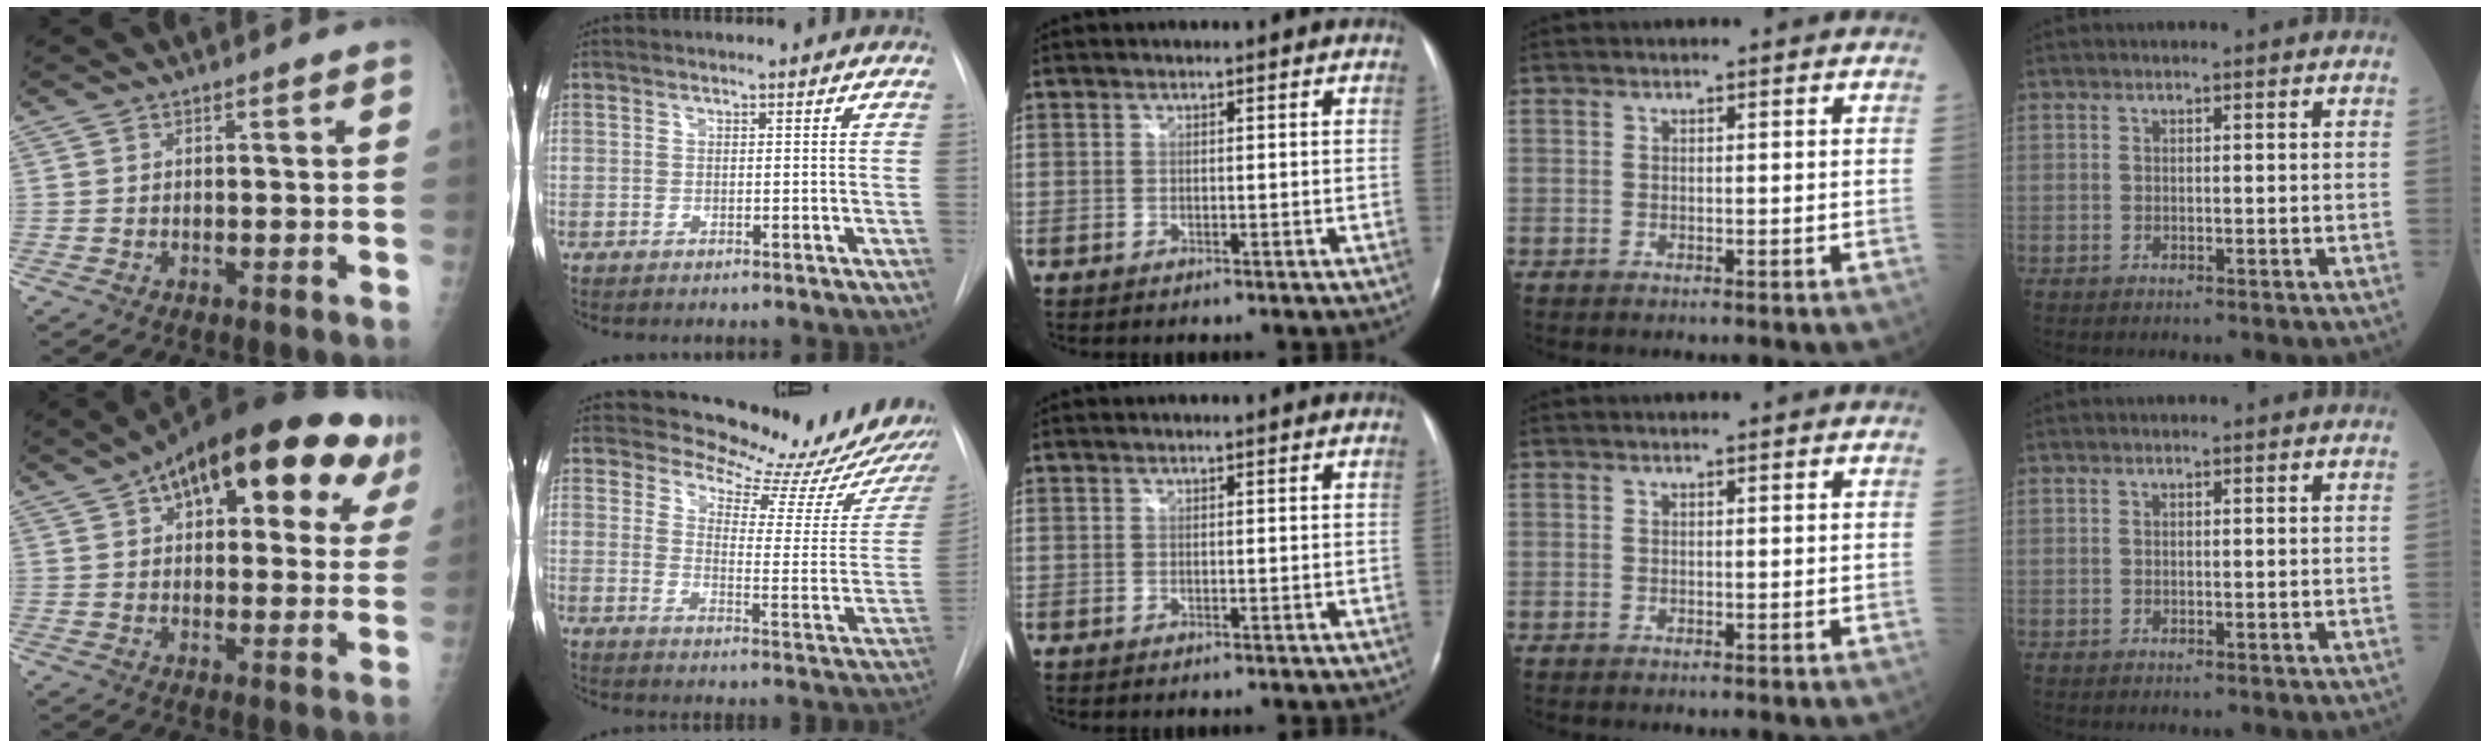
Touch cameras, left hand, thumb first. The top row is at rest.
{"thumb": {"total": 26.3, "force": [12.0, 11.7, 20.2], "torque": [-0.264, 0.022, 0.164]}, "index": {"total": 18.2, "force": [16.5, 4.9, 5.9], "torque": [-0.060, -0.080, 0.189]}}